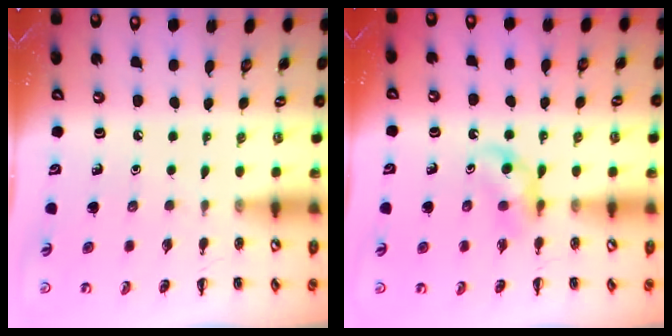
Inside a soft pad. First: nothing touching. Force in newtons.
{"total": 5.2, "press": 5.0, "slide": 1.5}